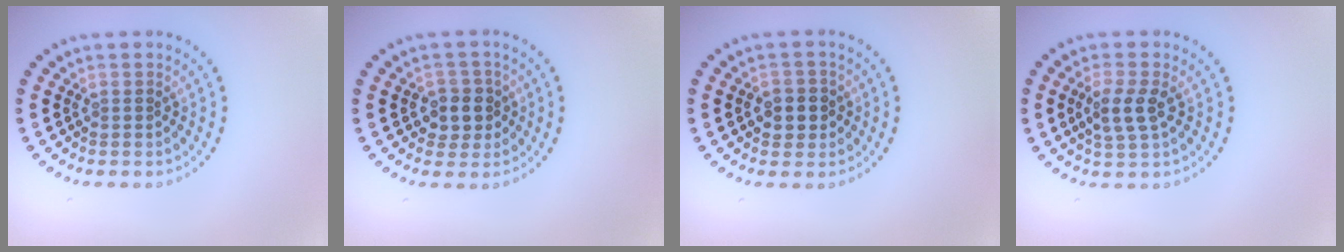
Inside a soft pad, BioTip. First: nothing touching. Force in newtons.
{"total": 2.5, "press": 2.3, "slide": 0.9}
{"total": 2.3, "press": 2.2, "slide": 0.6}
{"total": 2.7, "press": 2.6, "slide": 0.7}